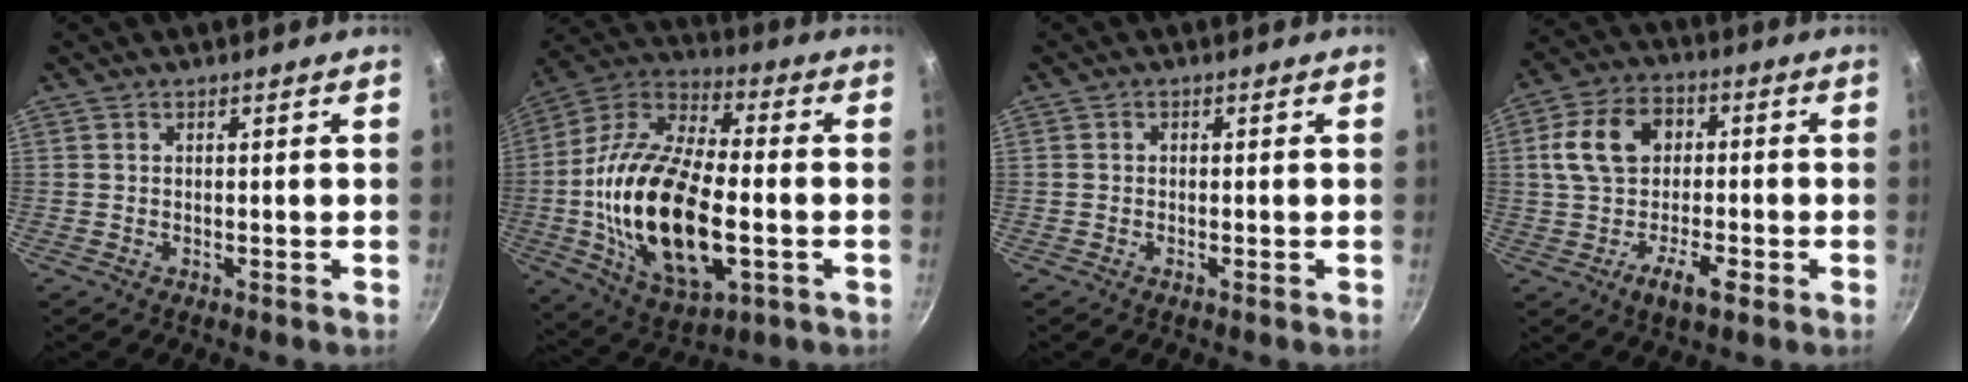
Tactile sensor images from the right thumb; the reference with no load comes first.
{"total": 26.4, "force": [-3.7, 13.2, 22.6], "torque": [-0.428, 0.023, -0.069]}
{"total": 0.7, "force": [-0.4, 0.5, 0.4], "torque": [-0.006, 0.002, -0.011]}
{"total": 12.7, "force": [-1.7, 8.6, 9.1], "torque": [-0.139, 0.031, -0.045]}